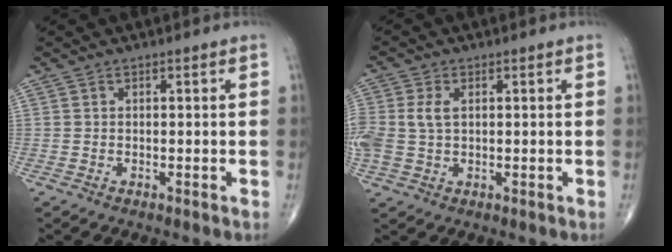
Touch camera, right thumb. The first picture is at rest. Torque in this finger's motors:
{"motor_torque": [0.62, 0.56, 0.66, 0.14, 0.20]}